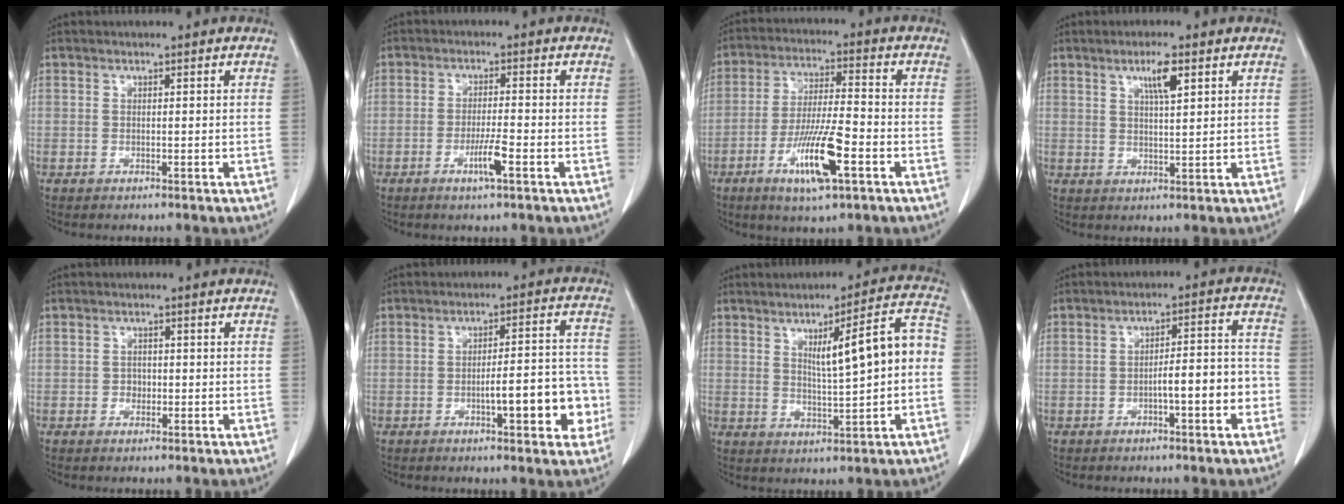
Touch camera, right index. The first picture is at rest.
{"total": 4.1, "force": [-1.9, 0.0, 3.6], "torque": [-0.068, -0.006, -0.036]}
{"total": 11.3, "force": [-4.9, 1.5, 10.1], "torque": [-0.190, -0.013, -0.086]}
{"total": 4.3, "force": [2.2, 0.5, 3.7], "torque": [-0.065, -0.001, 0.038]}
{"total": 1.2, "force": [-0.4, 1.0, 0.6], "torque": [-0.006, 0.006, -0.005]}
{"total": 9.6, "force": [-2.9, 2.3, 8.9], "torque": [-0.116, 0.023, -0.036]}
{"total": 10.2, "force": [0.8, 1.1, 10.1], "torque": [-0.144, 0.024, 0.017]}
{"total": 7.2, "force": [-2.6, 1.1, 6.6], "torque": [-0.097, 0.026, -0.034]}